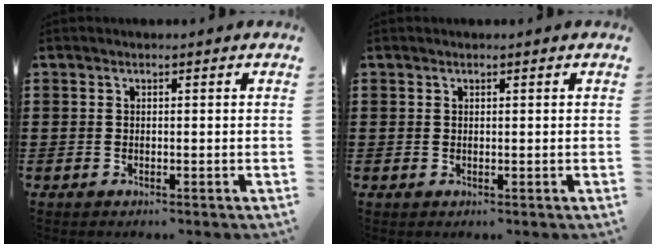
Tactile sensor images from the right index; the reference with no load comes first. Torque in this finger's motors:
{"motor_torque": [0.41, 0.44, -0.01, -0.01]}